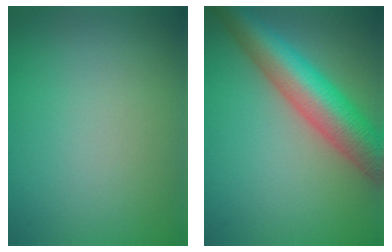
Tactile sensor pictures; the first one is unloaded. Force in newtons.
{"total": 8.4, "press": 8.4, "slide": 0.4}